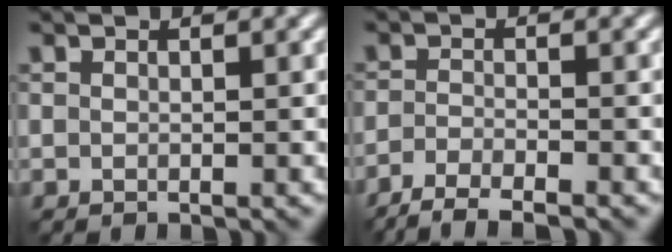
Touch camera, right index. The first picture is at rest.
{"total": 4.4, "force": [-3.8, 0.6, 2.1], "torque": [-0.047, -0.002, -0.073]}